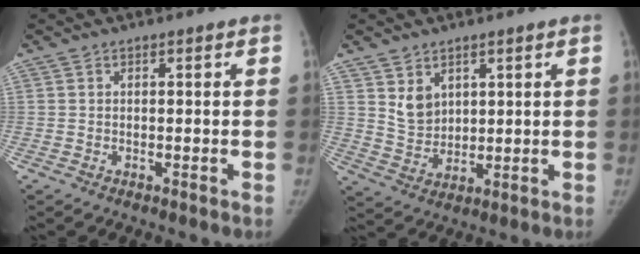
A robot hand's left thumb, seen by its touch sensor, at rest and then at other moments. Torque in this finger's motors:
{"motor_torque": [0.21, 0.23, 0.02, -0.04, 0.00]}